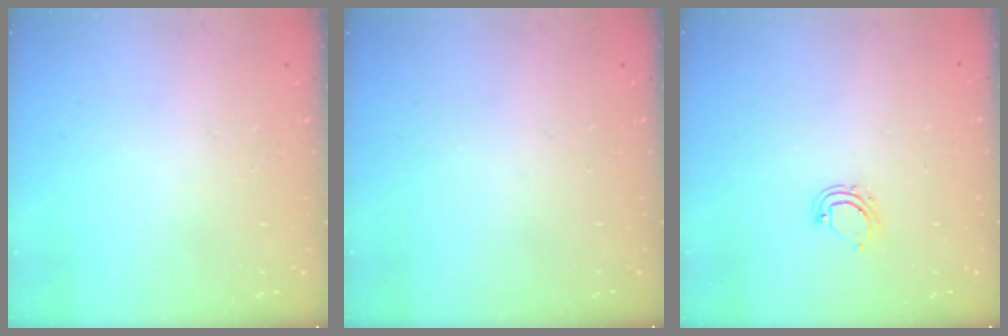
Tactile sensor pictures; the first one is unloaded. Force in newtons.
{"total": 0.0}
{"total": 5.4, "press": 5.4, "slide": 0.4}